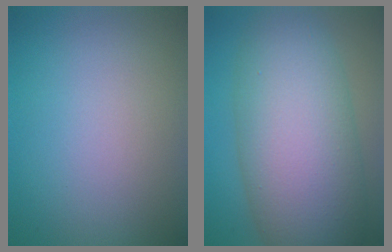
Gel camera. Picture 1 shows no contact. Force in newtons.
{"total": 12.3, "press": 12.3, "slide": 0.5}